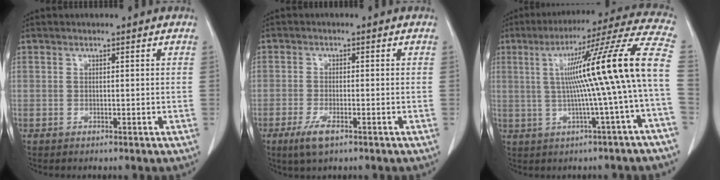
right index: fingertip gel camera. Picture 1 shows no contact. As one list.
[{"total": 4.2, "force": [-2.4, 1.3, 3.1], "torque": [-0.069, -0.006, -0.042]}, {"total": 17.7, "force": [0.0, -1.7, 17.6], "torque": [-0.245, 0.030, -0.007]}]